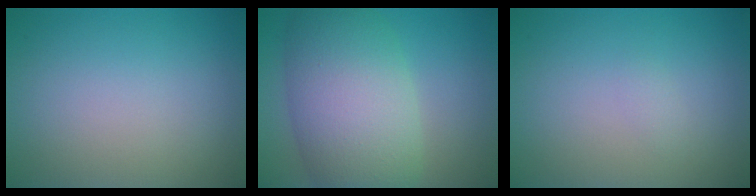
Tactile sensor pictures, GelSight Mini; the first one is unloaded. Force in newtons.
{"total": 10.0, "press": 10.0, "slide": 0.5}
{"total": 0.6, "press": 0.6, "slide": 0.0}